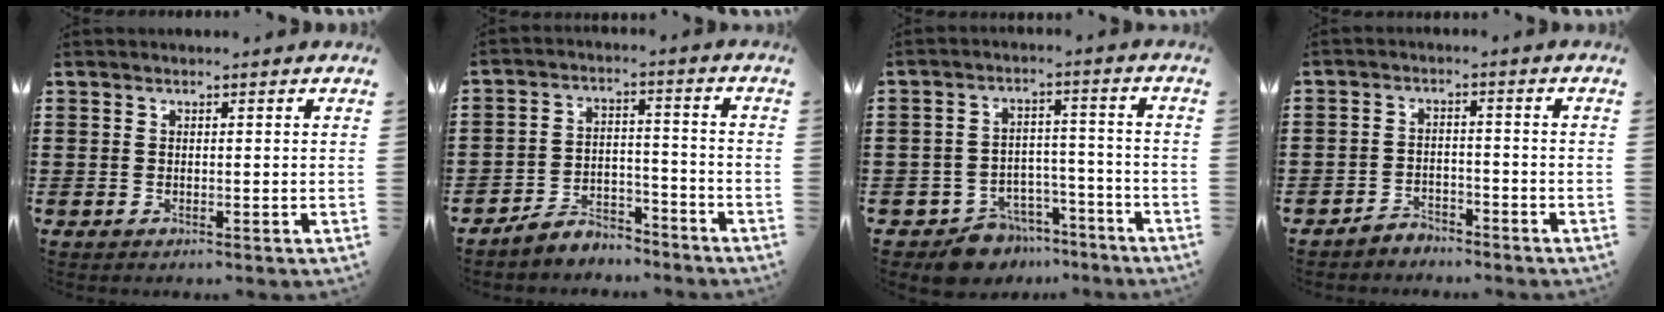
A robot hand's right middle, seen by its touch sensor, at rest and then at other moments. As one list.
[{"total": 4.9, "force": [-4.8, 1.1, 0.1], "torque": [-0.004, 0.013, -0.100]}, {"total": 7.1, "force": [-6.5, 2.7, 0.9], "torque": [-0.021, 0.028, -0.130]}, {"total": 3.1, "force": [-3.0, 0.8, -0.3], "torque": [-0.003, 0.004, -0.066]}]